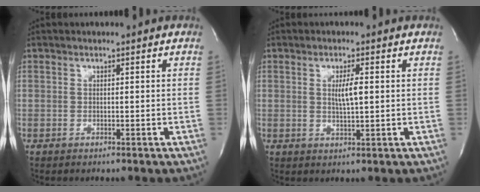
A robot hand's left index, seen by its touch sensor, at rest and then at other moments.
{"total": 3.3, "force": [0.6, 0.4, 3.2], "torque": [-0.058, -0.003, 0.011]}